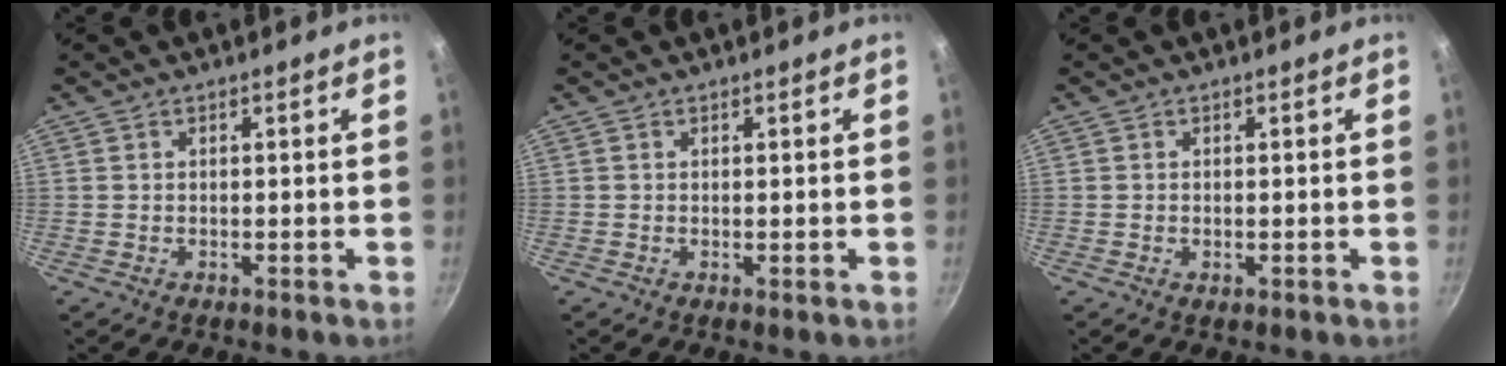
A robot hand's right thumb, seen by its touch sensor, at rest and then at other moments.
{"total": 0.0}
{"total": 0.8, "force": [-0.1, 0.4, 0.7], "torque": [-0.012, 0.000, -0.002]}